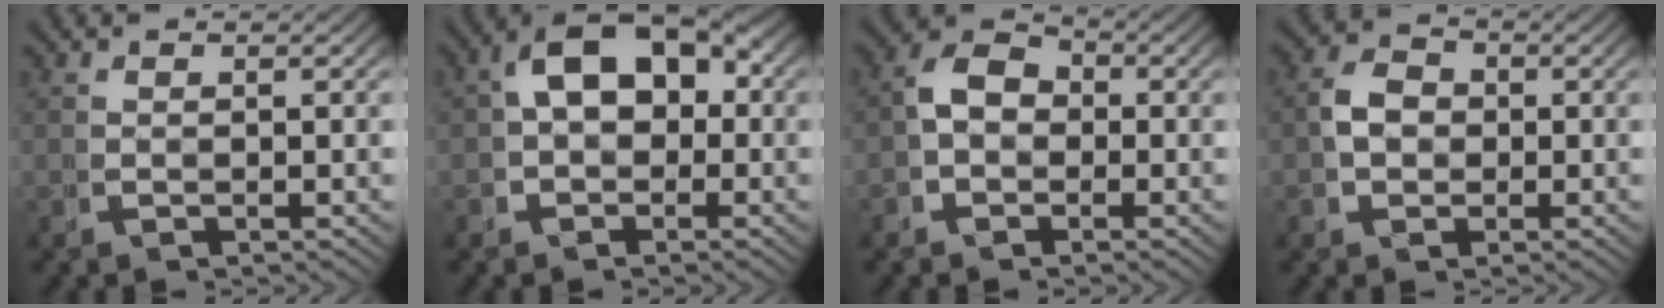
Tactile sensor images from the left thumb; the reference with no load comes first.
{"total": 6.6, "force": [0.9, 4.6, 4.7], "torque": [-0.065, 0.002, 0.009]}
{"total": 3.9, "force": [0.0, 3.3, 2.1], "torque": [-0.019, 0.000, -0.012]}
{"total": 3.0, "force": [0.1, 2.6, 1.4], "torque": [-0.020, -0.003, -0.001]}